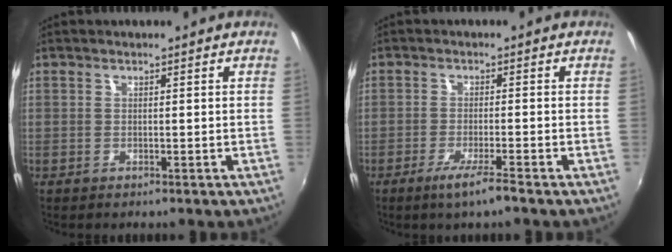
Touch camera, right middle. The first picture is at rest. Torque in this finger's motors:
{"motor_torque": [0.67, -0.62, 0.30, 0.12]}